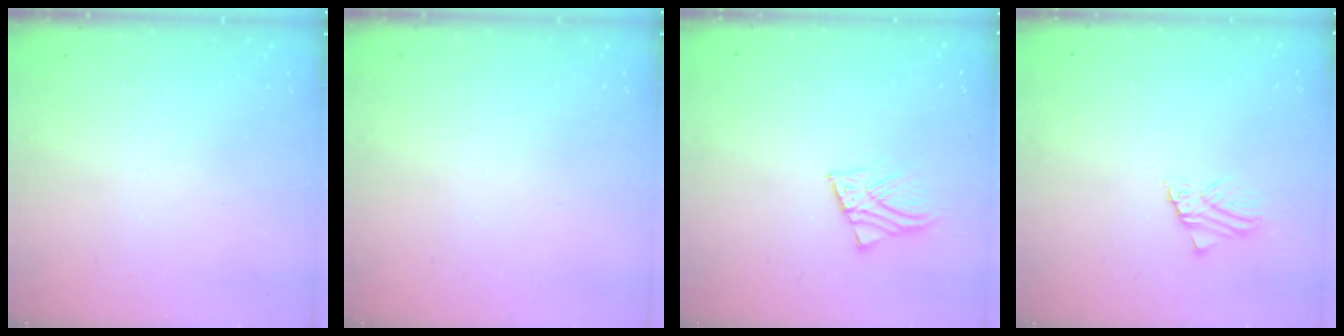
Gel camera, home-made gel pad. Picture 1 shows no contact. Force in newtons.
{"total": 0.0}
{"total": 2.8, "press": 2.8, "slide": 0.2}
{"total": 1.8, "press": 1.8, "slide": 0.2}